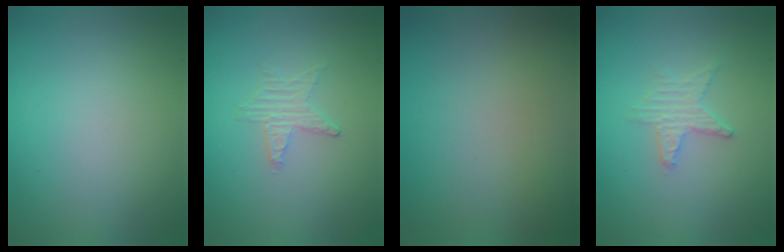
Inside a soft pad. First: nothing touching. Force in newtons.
{"total": 0.5, "press": 0.5, "slide": 0.1}
{"total": 0.0}
{"total": 2.1, "press": 2.0, "slide": 0.4}